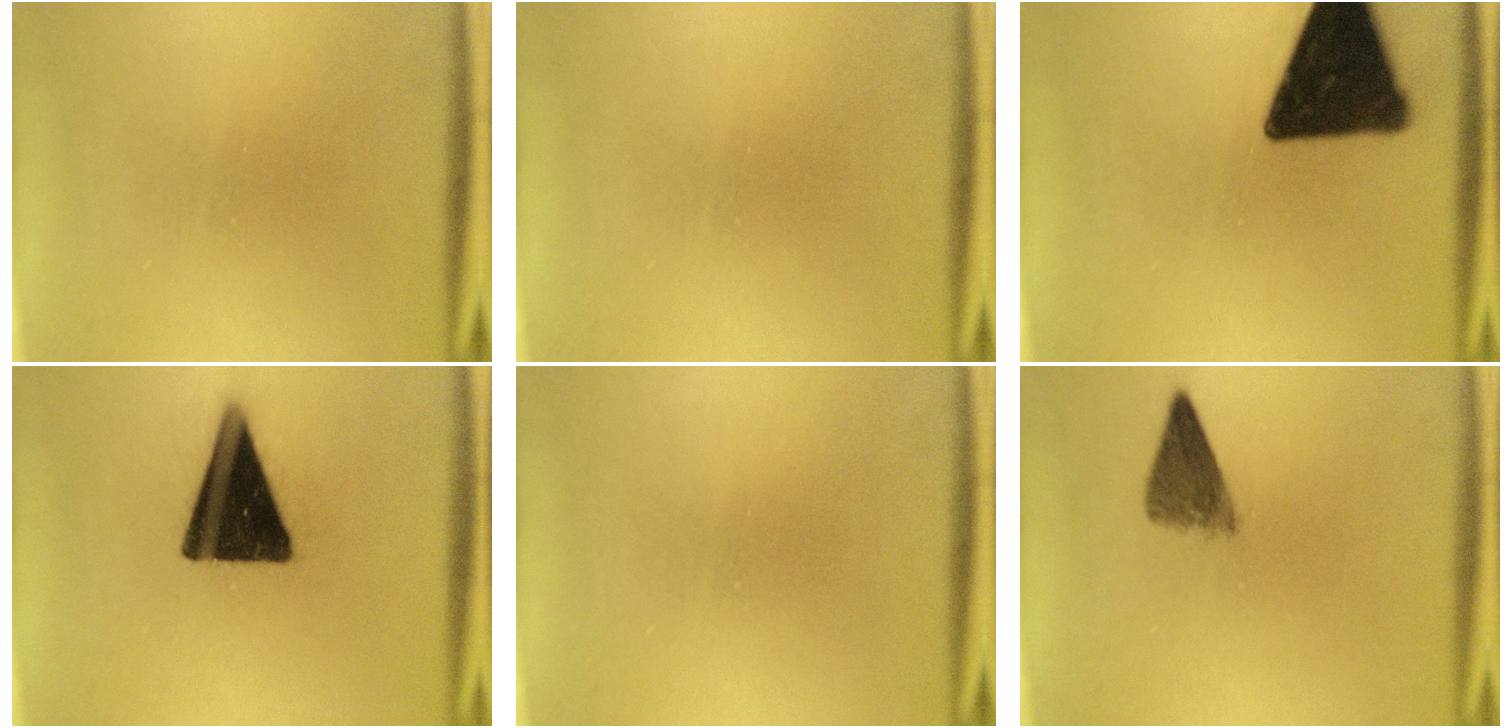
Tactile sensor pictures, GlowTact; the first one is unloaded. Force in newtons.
{"total": 0.0}
{"total": 17.6}
{"total": 17.4}
{"total": 0.0}
{"total": 4.5}